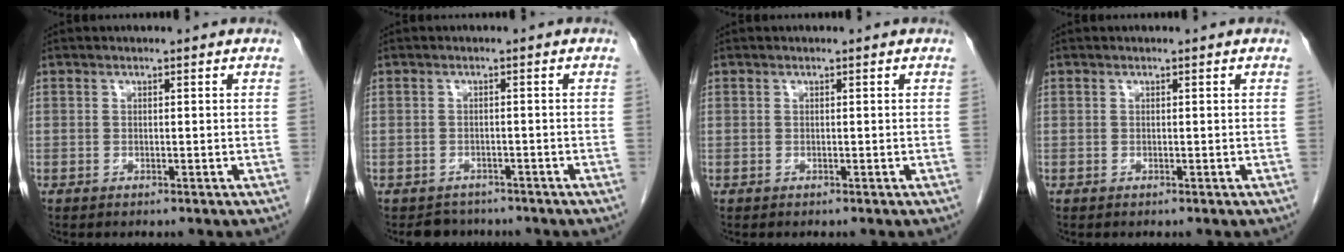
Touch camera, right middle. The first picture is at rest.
{"total": 3.0, "force": [-2.7, 1.4, -0.2], "torque": [-0.005, 0.001, -0.039]}
{"total": 0.0}
{"total": 0.0}